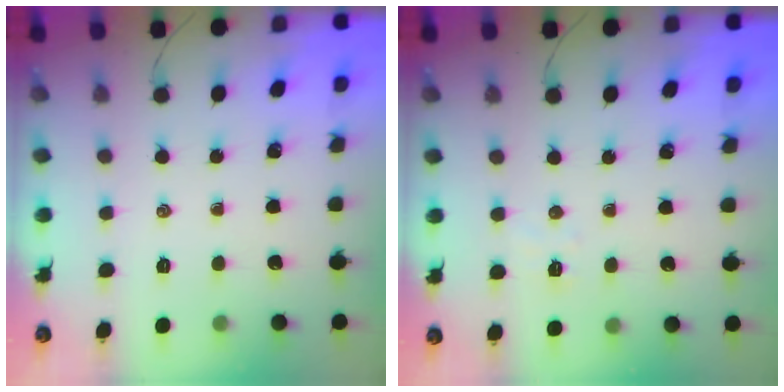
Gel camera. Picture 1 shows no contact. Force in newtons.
{"total": 3.0, "press": 2.8, "slide": 0.8}